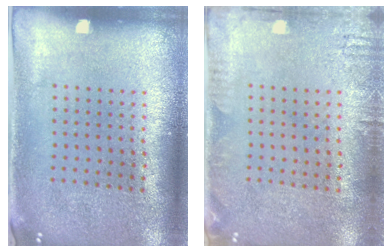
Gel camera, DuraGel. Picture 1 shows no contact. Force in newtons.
{"total": 1.7, "press": 1.7, "slide": 0.2}